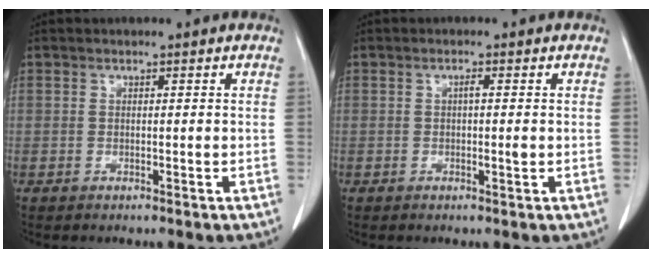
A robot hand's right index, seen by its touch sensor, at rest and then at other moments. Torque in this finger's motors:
{"motor_torque": [0.19, -0.05, 0.12, 0.03]}